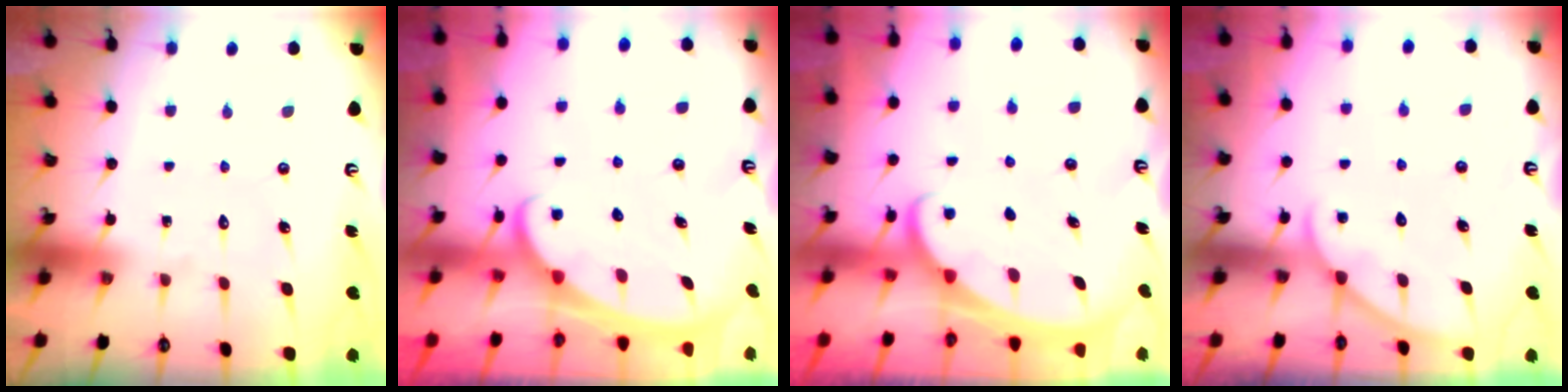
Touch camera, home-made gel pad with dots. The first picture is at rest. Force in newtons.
{"total": 2.4, "press": 2.3, "slide": 0.4}
{"total": 1.9, "press": 1.9, "slide": 0.2}
{"total": 3.1, "press": 3.0, "slide": 0.3}